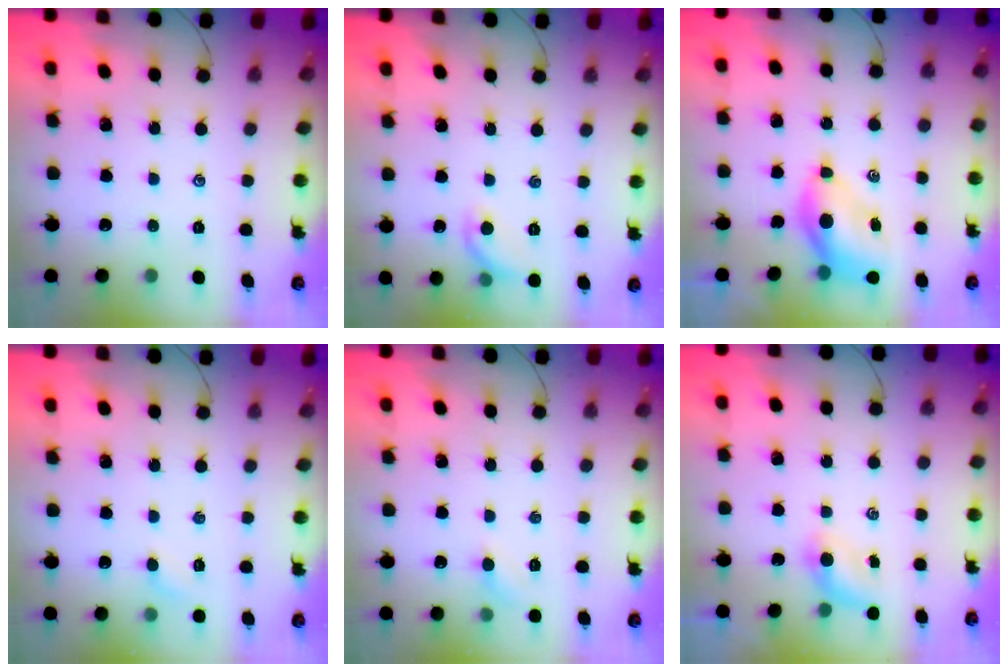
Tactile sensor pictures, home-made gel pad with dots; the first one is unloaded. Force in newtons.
{"total": 6.4, "press": 6.3, "slide": 1.2}
{"total": 6.9, "press": 6.7, "slide": 1.6}
{"total": 4.4, "press": 4.1, "slide": 1.4}
{"total": 4.3, "press": 4.0, "slide": 1.5}
{"total": 4.1, "press": 4.1, "slide": 0.8}